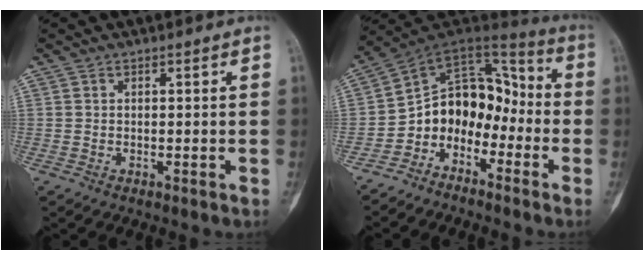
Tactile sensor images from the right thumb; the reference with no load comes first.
{"total": 12.9, "force": [-5.4, 9.7, 6.7], "torque": [-0.058, 0.108, -0.108]}